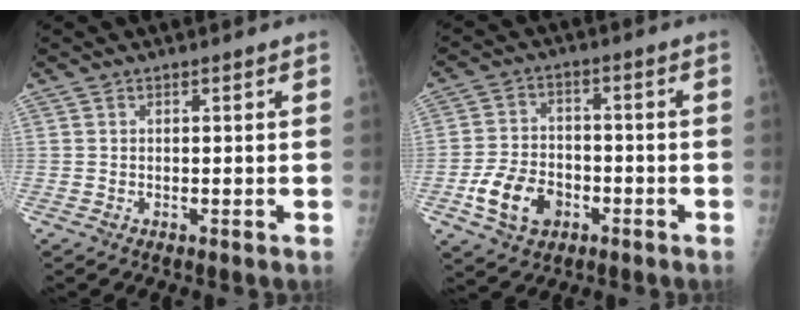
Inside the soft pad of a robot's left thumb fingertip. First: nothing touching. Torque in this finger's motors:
{"motor_torque": [-0.68, 1.04, 0.49, 0.19, 0.08]}